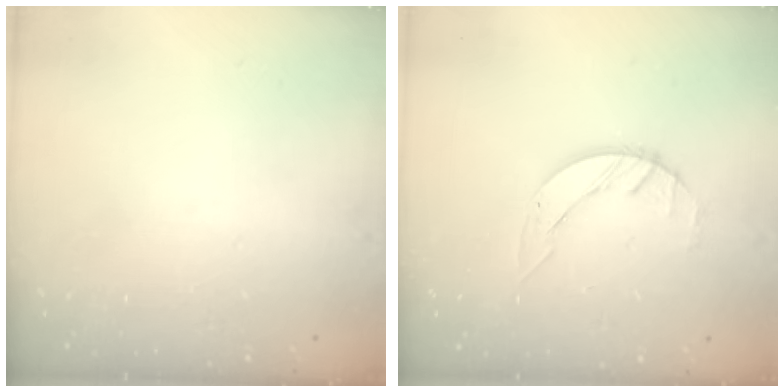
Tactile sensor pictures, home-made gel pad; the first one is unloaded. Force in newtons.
{"total": 2.7, "press": 2.7, "slide": 0.3}